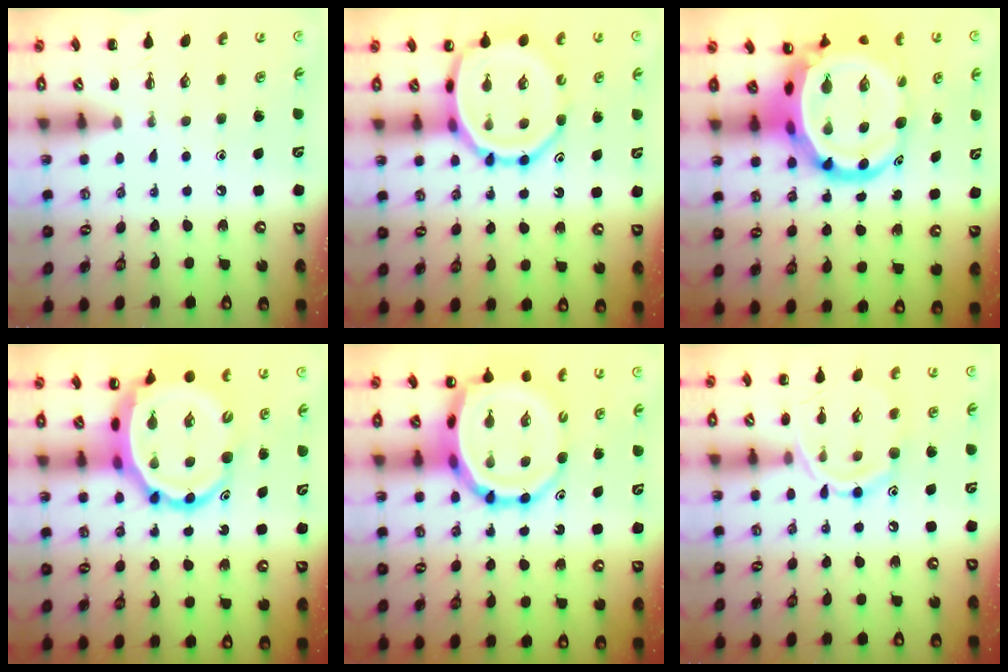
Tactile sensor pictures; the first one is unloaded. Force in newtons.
{"total": 14.3, "press": 14.0, "slide": 2.5}
{"total": 14.2, "press": 13.7, "slide": 4.0}
{"total": 10.8, "press": 10.4, "slide": 2.9}
{"total": 14.2, "press": 13.6, "slide": 4.1}
{"total": 12.0, "press": 12.0, "slide": 0.8}